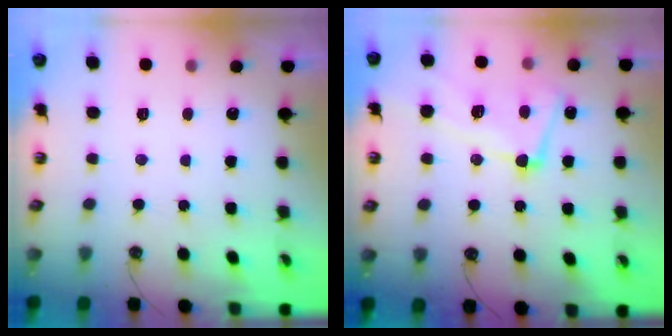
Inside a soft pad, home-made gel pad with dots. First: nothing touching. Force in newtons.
{"total": 6.8, "press": 6.6, "slide": 1.3}